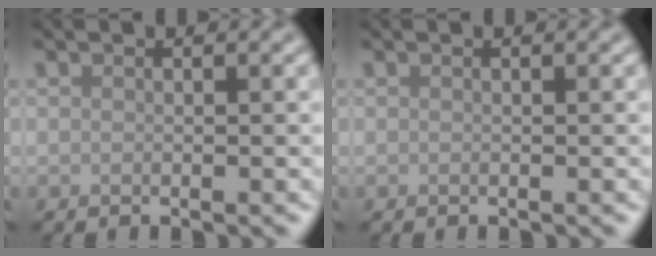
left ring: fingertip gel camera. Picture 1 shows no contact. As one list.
[{"total": 0.0}]